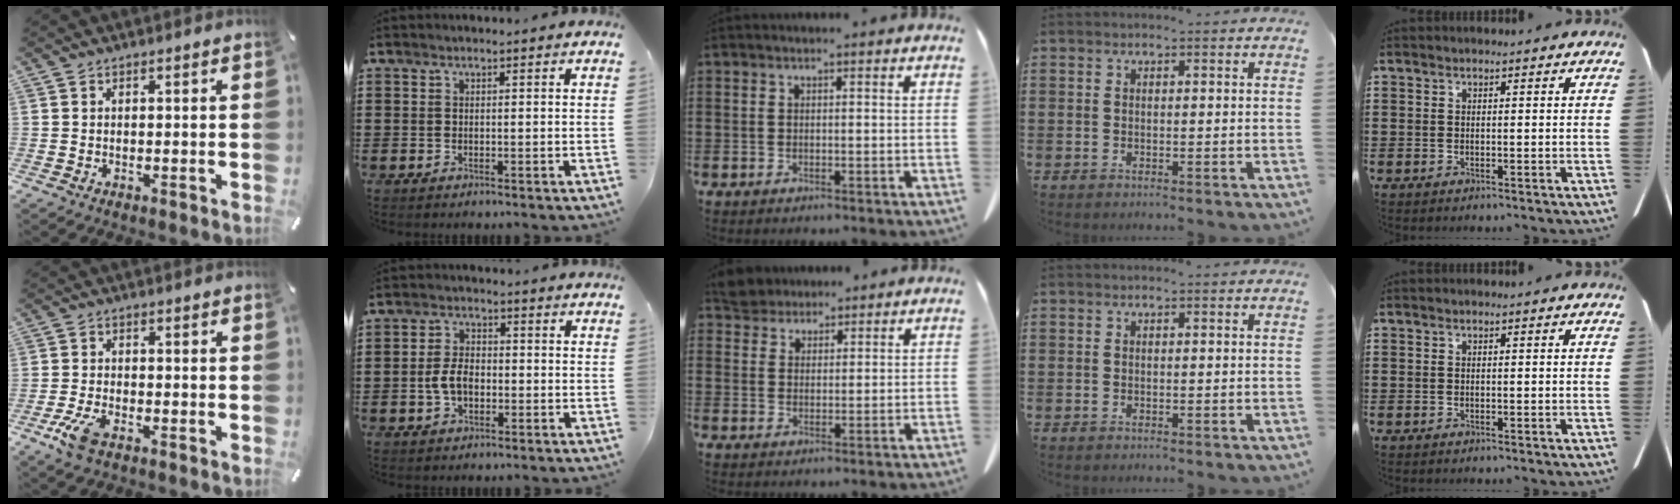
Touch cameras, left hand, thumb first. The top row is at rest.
{"thumb": {"total": 5.8, "force": [-3.2, 2.3, 4.3], "torque": [-0.106, -0.001, -0.063]}, "index": {"total": 4.5, "force": [-0.9, 2.7, 3.5], "torque": [-0.087, -0.001, -0.022]}, "middle": {"total": 4.4, "force": [4.1, 1.3, 0.5], "torque": [-0.026, -0.008, 0.080]}}